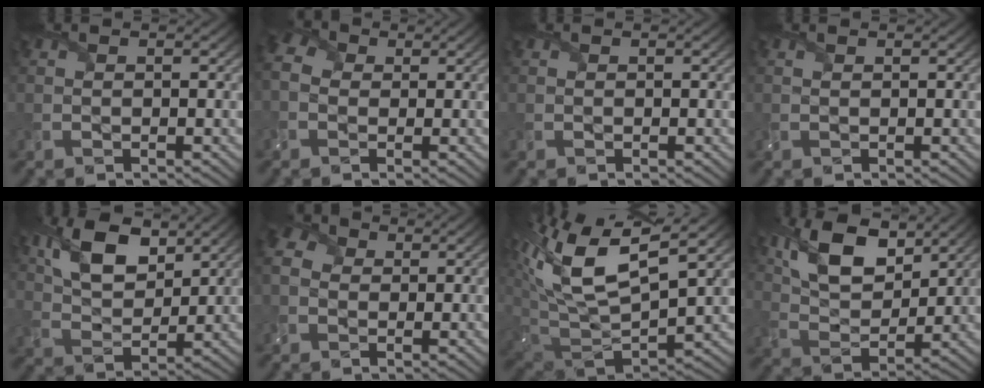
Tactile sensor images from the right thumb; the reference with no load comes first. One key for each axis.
{"total": 4.0, "fx": -0.7, "fy": 3.4, "fz": 2.1, "tx": -0.064, "ty": 0.002, "tz": -0.028}
{"total": 0.0}
{"total": 0.0}
{"total": 9.5, "fx": 4.8, "fy": 4.8, "fz": 6.7, "tx": -0.148, "ty": 0.006, "tz": 0.092}
{"total": 3.9, "fx": -0.3, "fy": 3.4, "fz": 2.0, "tx": -0.061, "ty": 0.002, "tz": -0.017}
{"total": 16.0, "fx": 7.8, "fy": 6.7, "fz": 12.2, "tx": -0.290, "ty": 0.024, "tz": 0.147}
{"total": 11.0, "fx": 5.8, "fy": 5.3, "fz": 7.6, "tx": -0.166, "ty": 0.009, "tz": 0.112}